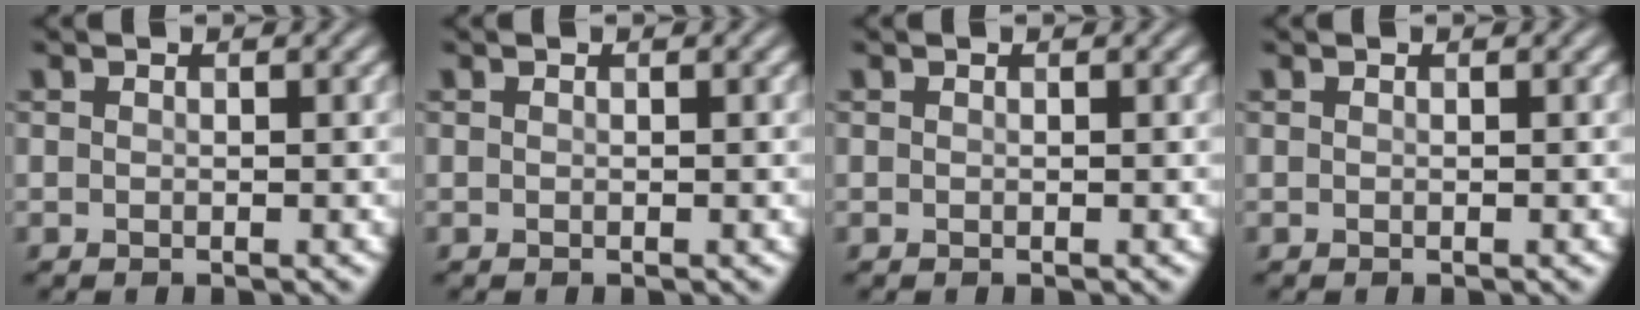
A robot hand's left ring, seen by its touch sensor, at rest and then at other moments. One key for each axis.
{"total": 0.0}
{"total": 0.0}
{"total": 0.0}